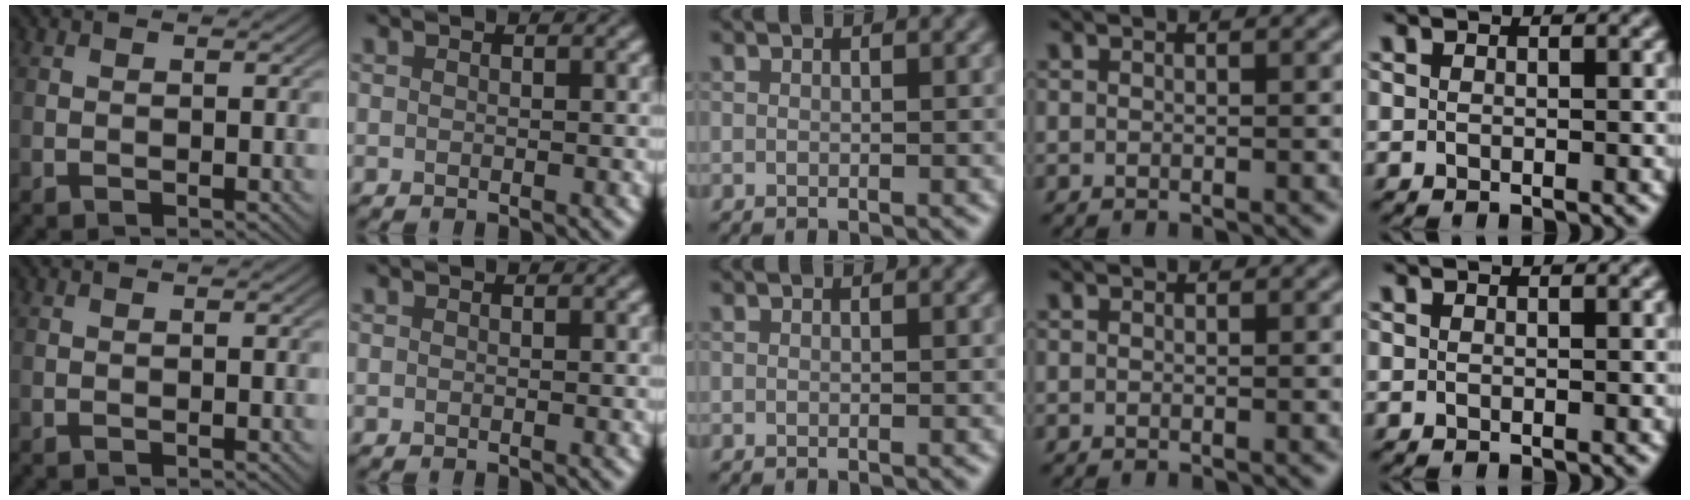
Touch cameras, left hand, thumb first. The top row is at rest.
{}